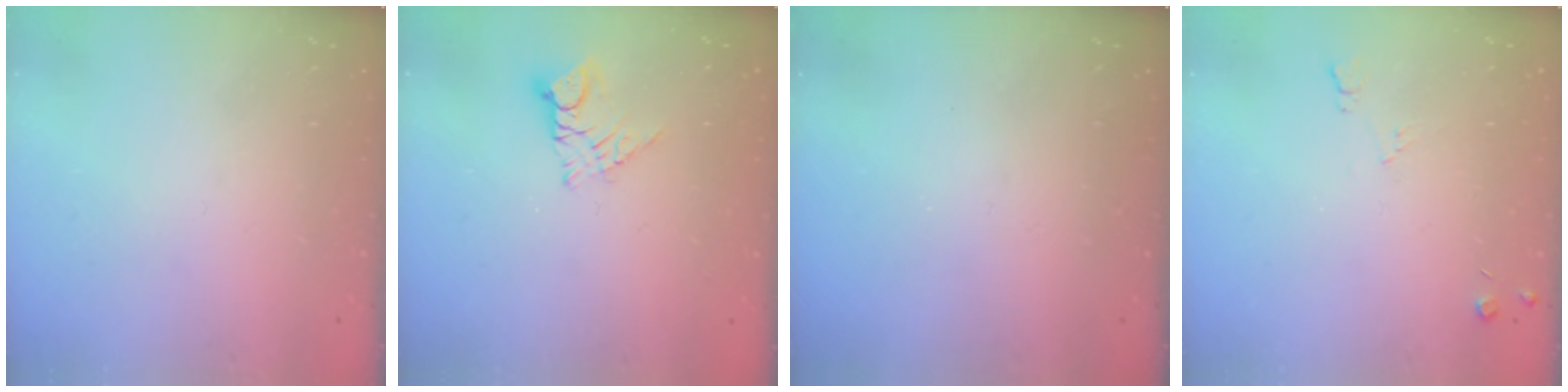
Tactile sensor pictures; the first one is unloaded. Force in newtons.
{"total": 8.5, "press": 8.5, "slide": 0.7}
{"total": 0.0}
{"total": 4.1, "press": 4.0, "slide": 0.7}